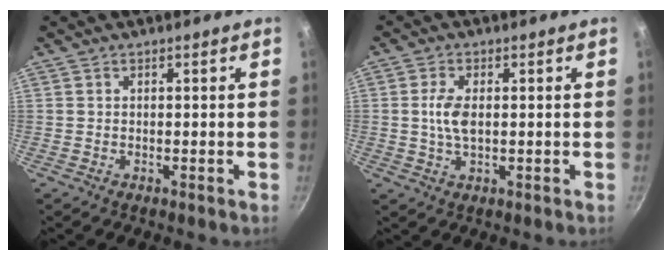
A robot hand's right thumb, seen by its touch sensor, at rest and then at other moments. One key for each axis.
{"total": 4.8, "fx": 0.3, "fy": 2.4, "fz": 4.1, "tx": -0.084, "ty": 0.002, "tz": 0.004}